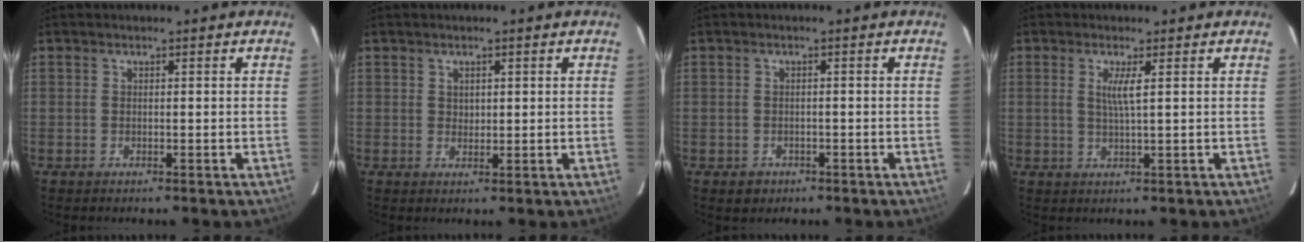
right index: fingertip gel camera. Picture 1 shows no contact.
{"total": 1.6, "force": [0.8, 1.3, 0.6], "torque": [-0.006, 0.004, 0.015]}
{"total": 2.6, "force": [-1.1, 2.3, 0.5], "torque": [-0.013, 0.002, -0.010]}
{"total": 3.0, "force": [0.9, -0.2, 2.9], "torque": [-0.057, -0.005, 0.017]}